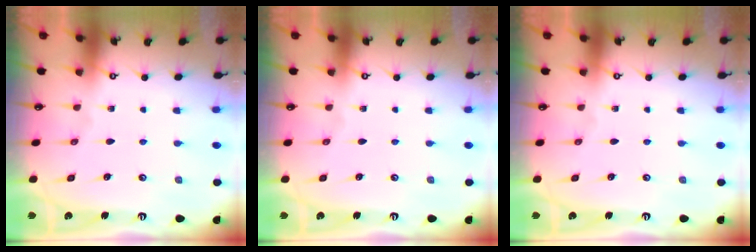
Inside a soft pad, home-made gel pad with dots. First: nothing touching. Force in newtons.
{"total": 0.0}
{"total": 0.0}